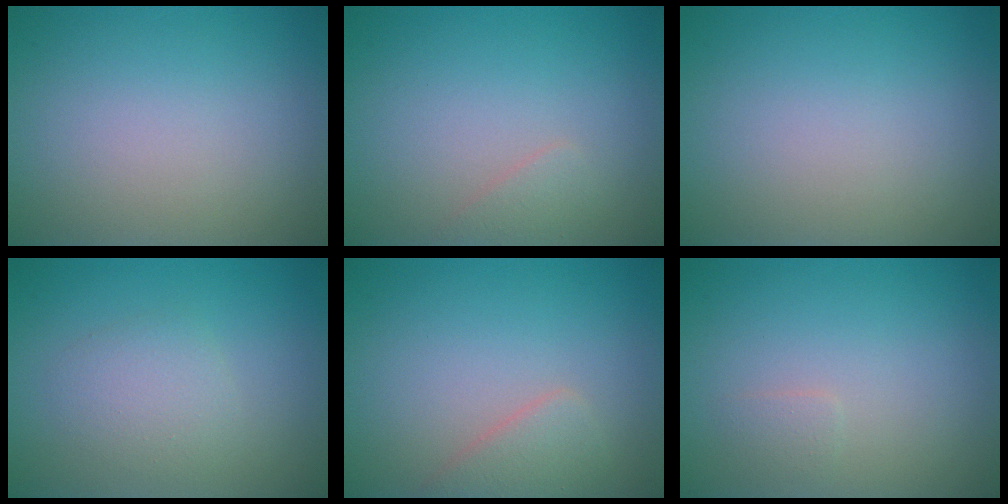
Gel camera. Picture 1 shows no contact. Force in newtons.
{"total": 0.9, "press": 0.9, "slide": 0.1}
{"total": 0.0}
{"total": 2.3, "press": 2.3, "slide": 0.1}
{"total": 2.0, "press": 2.0, "slide": 0.1}
{"total": 0.7, "press": 0.7, "slide": 0.1}